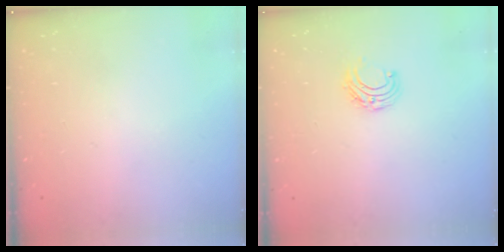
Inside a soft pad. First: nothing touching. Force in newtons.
{"total": 5.9, "press": 5.8, "slide": 0.7}